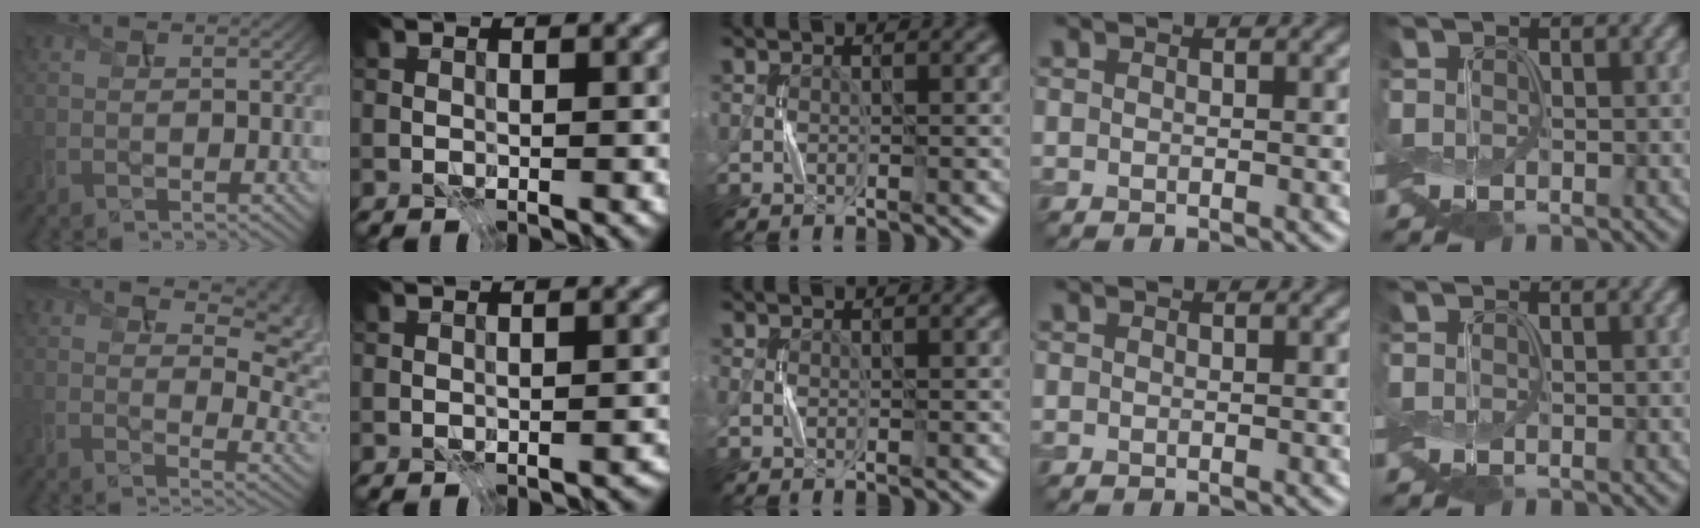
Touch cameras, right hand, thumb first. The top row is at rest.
{"thumb": {"total": 11.6, "force": [6.1, 5.6, 8.1], "torque": [-0.123, -0.008, 0.106]}, "index": {"total": 0.8, "force": [-0.6, 0.4, 0.4], "torque": [-0.002, -0.006, -0.004]}}